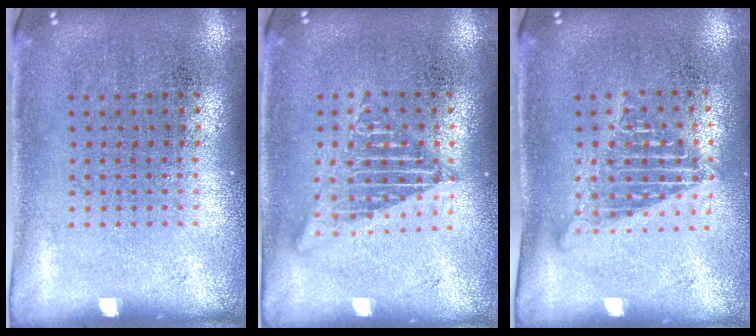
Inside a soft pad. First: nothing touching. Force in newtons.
{"total": 1.7, "press": 1.7, "slide": 0.2}
{"total": 1.6, "press": 1.3, "slide": 0.9}